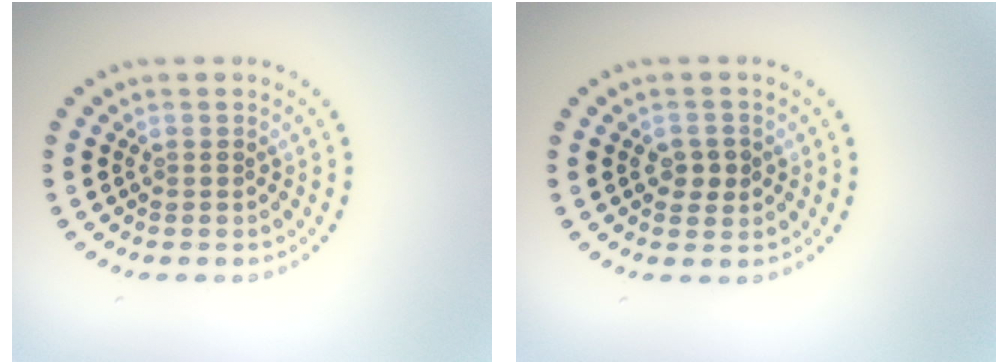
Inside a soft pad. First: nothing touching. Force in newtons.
{"total": 1.9, "press": 1.9, "slide": 0.1}